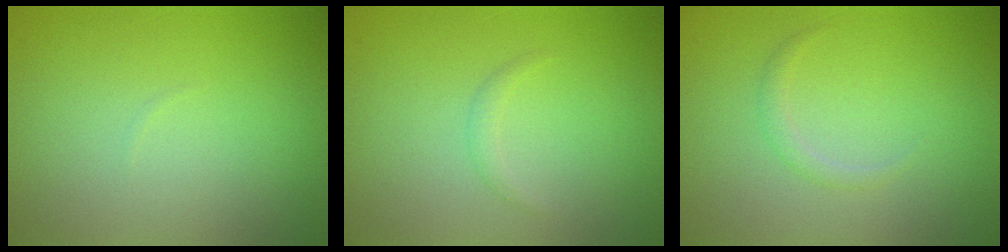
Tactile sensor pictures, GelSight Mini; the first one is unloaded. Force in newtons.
{"total": 0.8, "press": 0.8, "slide": 0.1}
{"total": 0.9, "press": 0.9, "slide": 0.0}